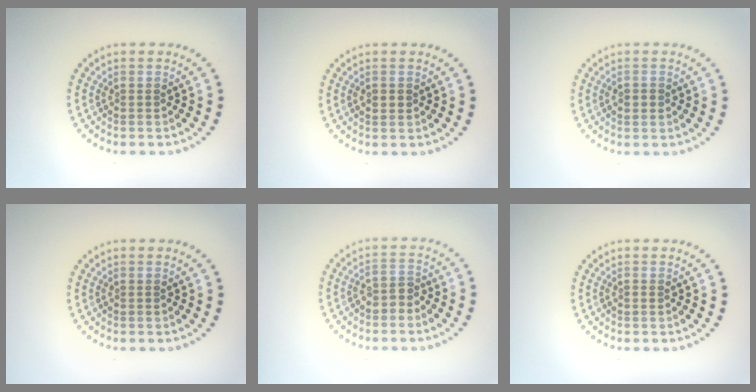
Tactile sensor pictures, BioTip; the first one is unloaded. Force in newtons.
{"total": 1.4, "press": 1.4, "slide": 0.2}
{"total": 1.5, "press": 1.5, "slide": 0.1}
{"total": 0.0}
{"total": 1.8, "press": 1.6, "slide": 0.9}
{"total": 0.6, "press": 0.6, "slide": 0.1}